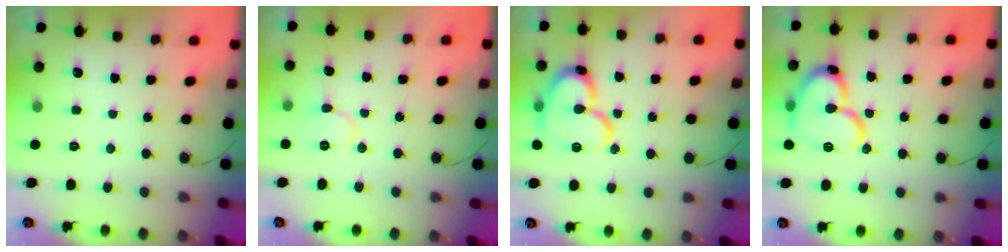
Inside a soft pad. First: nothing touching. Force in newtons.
{"total": 6.3, "press": 6.3, "slide": 0.5}
{"total": 16.2, "press": 16.1, "slide": 1.7}
{"total": 17.2, "press": 17.1, "slide": 1.5}